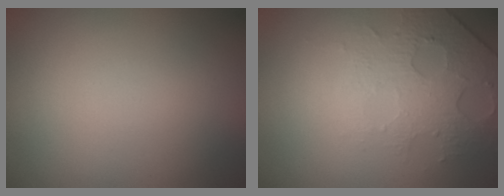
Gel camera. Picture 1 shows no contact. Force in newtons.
{"total": 4.8, "press": 3.2, "slide": 3.6}